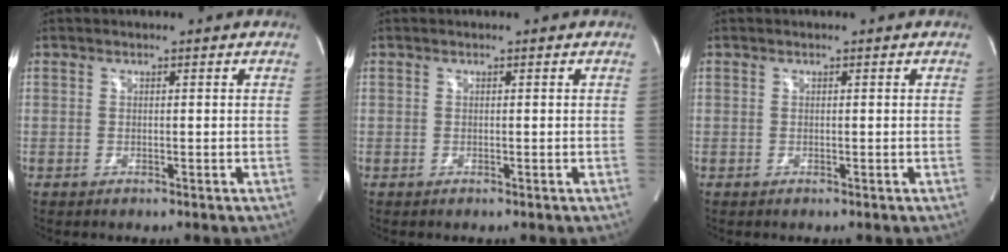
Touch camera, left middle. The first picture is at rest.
{"total": 0.0}
{"total": 0.0}